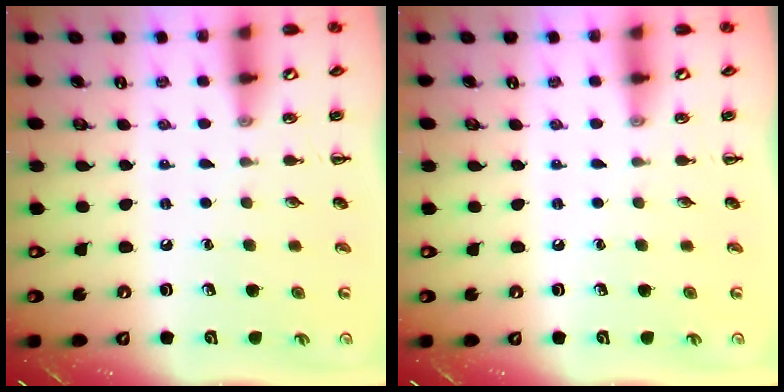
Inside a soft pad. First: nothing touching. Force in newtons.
{"total": 0.0}